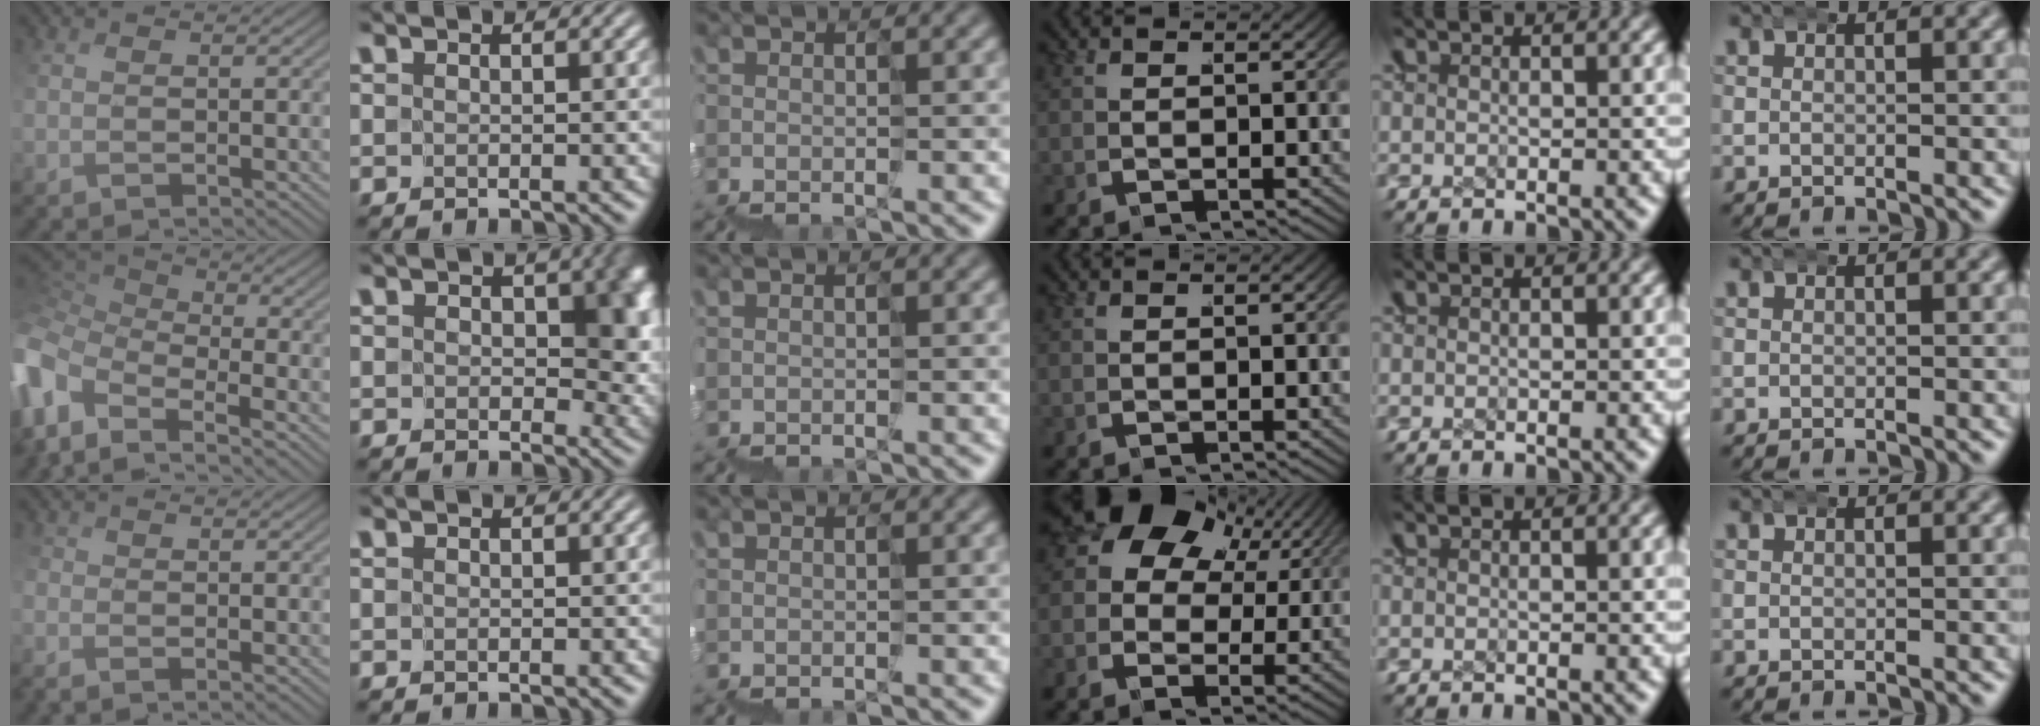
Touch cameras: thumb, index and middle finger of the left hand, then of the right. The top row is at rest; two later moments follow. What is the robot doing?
{"motion": "wrap", "object": "ethernet cable"}